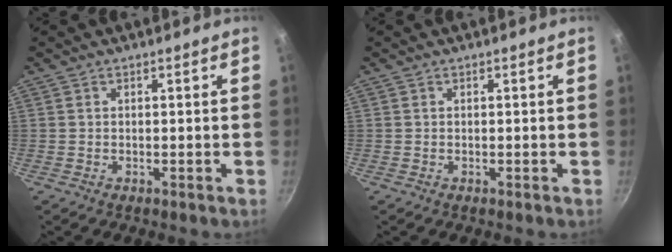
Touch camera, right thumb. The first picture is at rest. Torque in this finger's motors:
{"motor_torque": [0.00, 0.00, 0.59, 0.02, 0.00]}